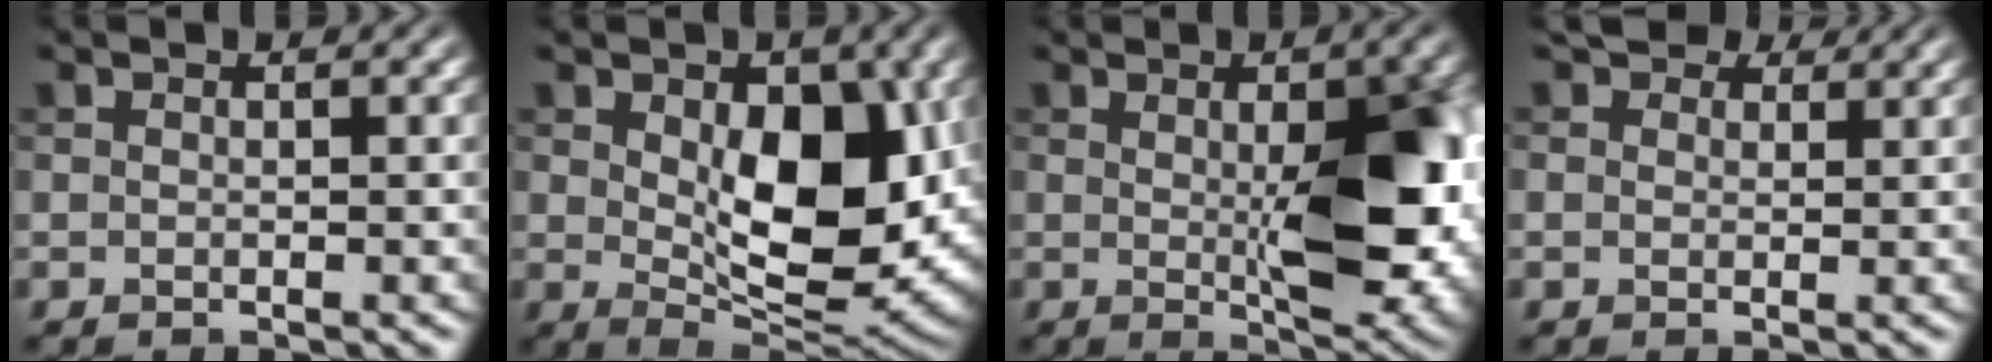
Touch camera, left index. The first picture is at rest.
{"total": 10.3, "force": [0.9, 5.8, 8.5], "torque": [-0.128, -0.017, 0.022]}
{"total": 10.5, "force": [0.1, 4.0, 9.7], "torque": [-0.134, -0.015, 0.016]}
{"total": 4.3, "force": [3.0, 2.5, 1.8], "torque": [-0.040, -0.002, 0.042]}